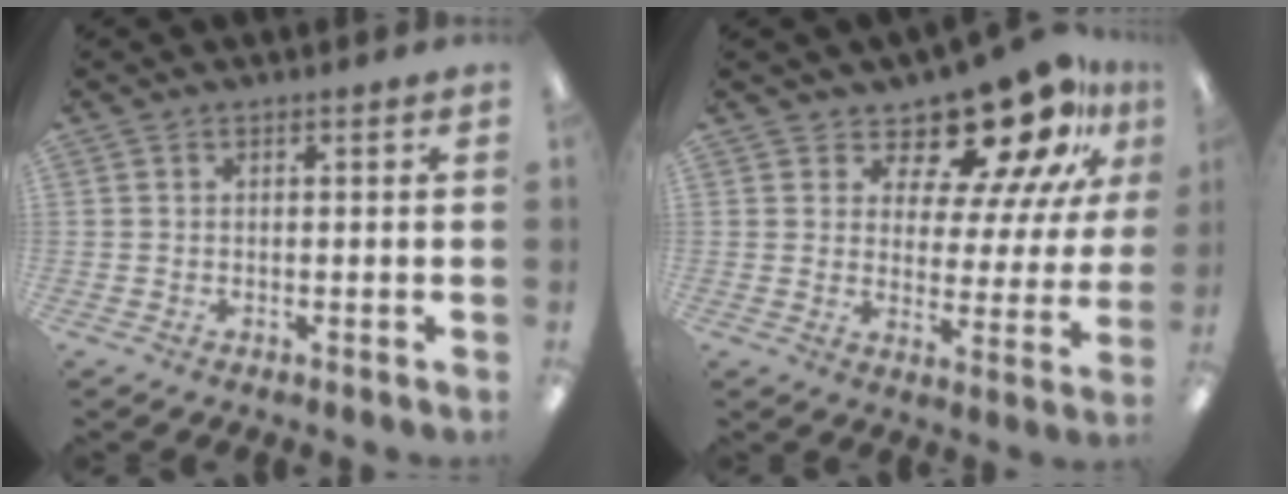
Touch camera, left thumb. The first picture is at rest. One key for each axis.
{"total": 15.2, "fx": 12.3, "fy": 5.1, "fz": 7.4, "tx": -0.118, "ty": -0.099, "tz": 0.206}